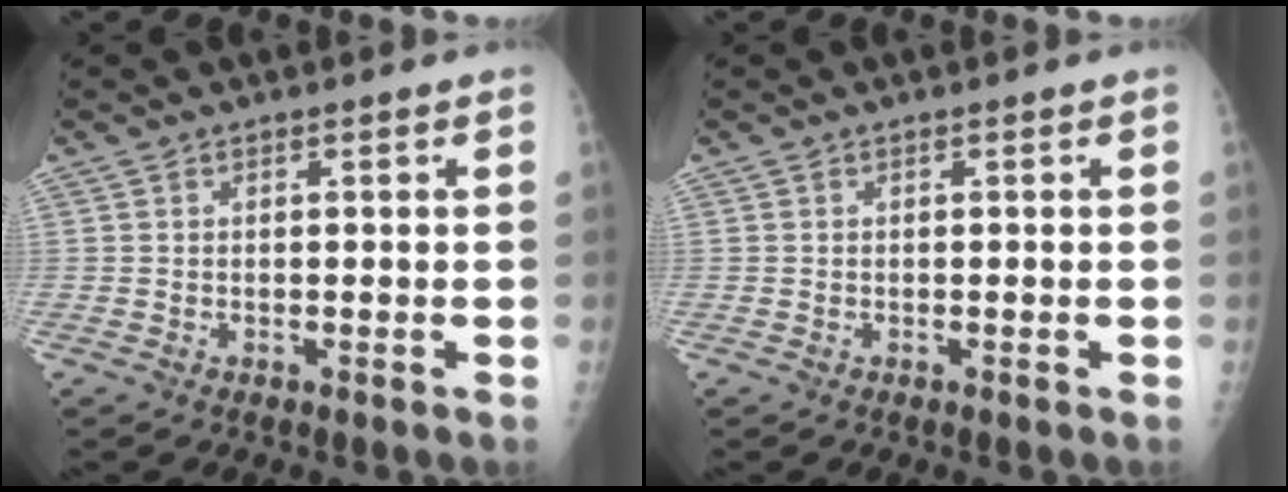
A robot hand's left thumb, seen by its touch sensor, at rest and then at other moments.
{"total": 0.0}